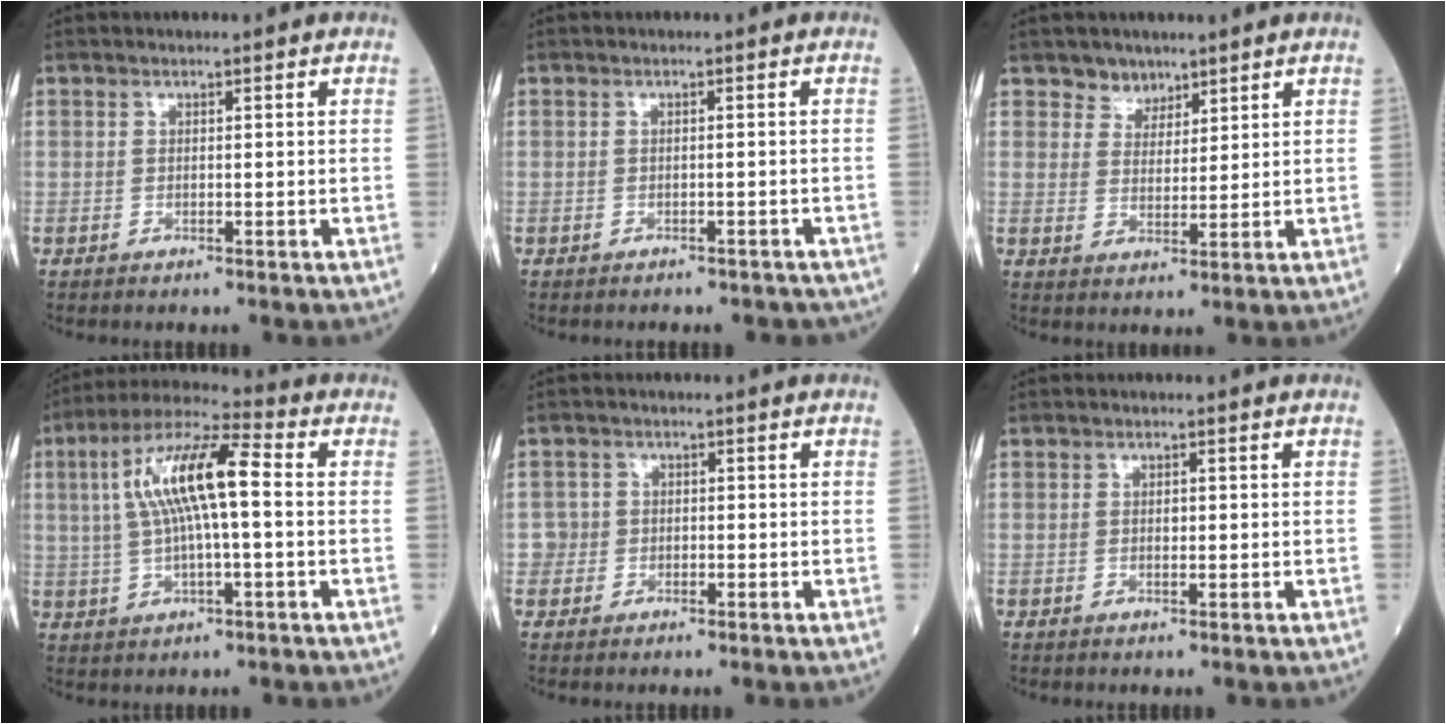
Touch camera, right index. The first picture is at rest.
{"total": 5.3, "force": [-4.7, 2.1, 1.2], "torque": [-0.007, 0.002, -0.048]}
{"total": 3.4, "force": [2.7, 2.1, -0.1], "torque": [0.009, -0.002, 0.043]}
{"total": 12.3, "force": [1.4, 2.3, 12.0], "torque": [-0.234, 0.029, 0.022]}
{"total": 2.1, "force": [-0.6, 2.0, 0.0], "torque": [0.010, 0.010, -0.017]}
{"total": 1.0, "force": [0.0, 0.4, 0.9], "torque": [-0.019, 0.001, 0.000]}